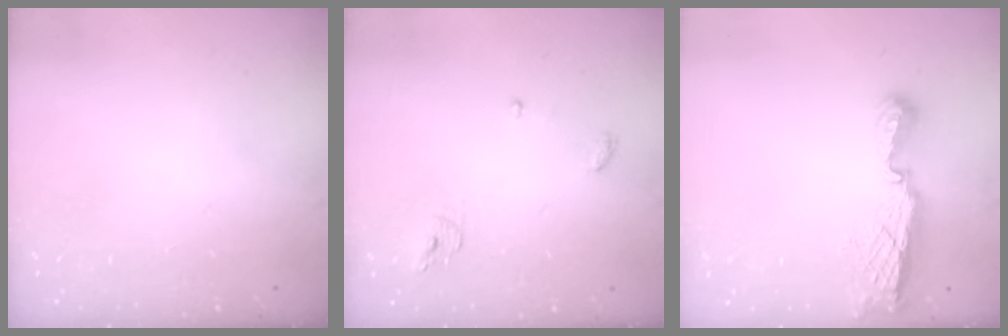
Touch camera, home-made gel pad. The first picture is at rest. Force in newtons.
{"total": 4.5, "press": 4.5, "slide": 0.3}
{"total": 7.6, "press": 7.6, "slide": 0.2}